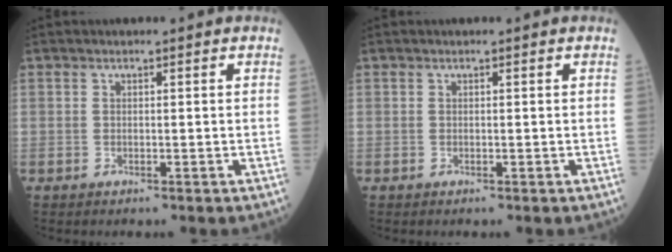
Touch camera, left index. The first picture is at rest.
{"total": 0.0}